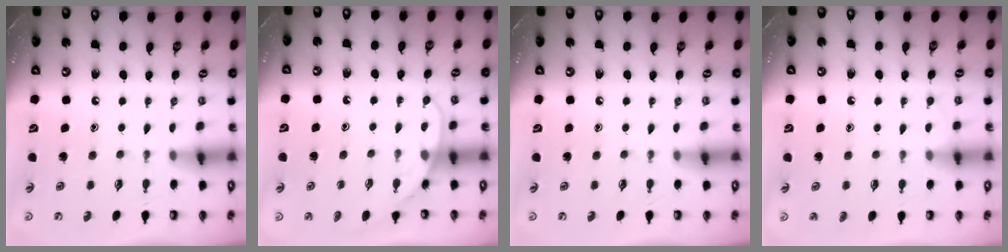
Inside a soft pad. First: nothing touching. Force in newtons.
{"total": 6.5, "press": 6.5, "slide": 0.5}
{"total": 0.0}
{"total": 4.2, "press": 4.2, "slide": 0.4}